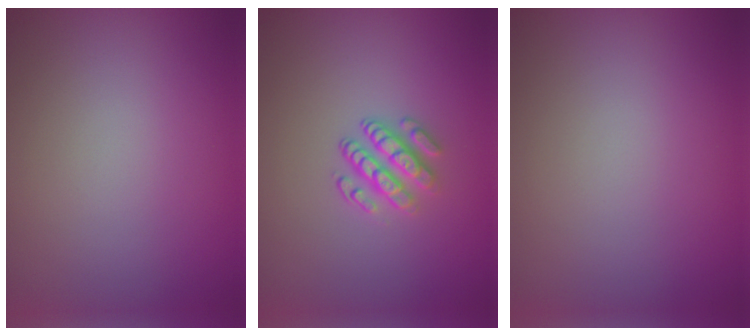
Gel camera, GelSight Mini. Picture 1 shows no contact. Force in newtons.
{"total": 2.9, "press": 2.4, "slide": 1.6}
{"total": 0.0}